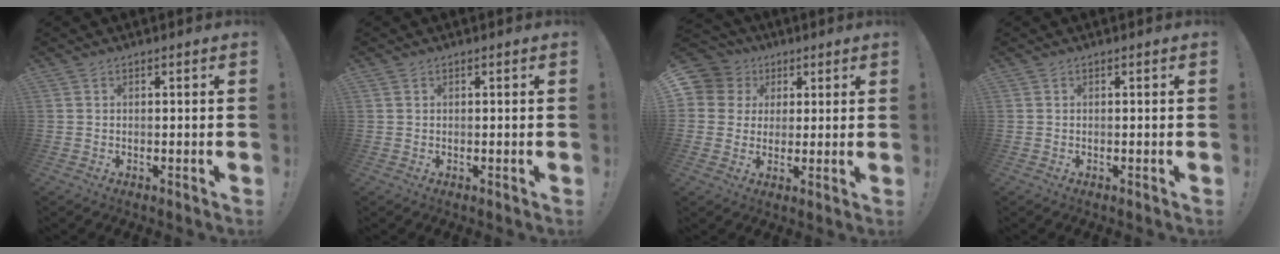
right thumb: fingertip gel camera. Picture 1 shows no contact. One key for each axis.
{"total": 0.0}
{"total": 8.3, "fx": 2.7, "fy": 7.6, "fz": 2.1, "tx": -0.035, "ty": -0.012, "tz": 0.054}
{"total": 0.0}